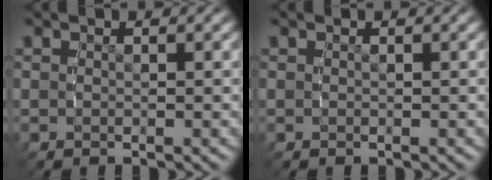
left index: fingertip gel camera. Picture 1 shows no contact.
{"total": 0.0}